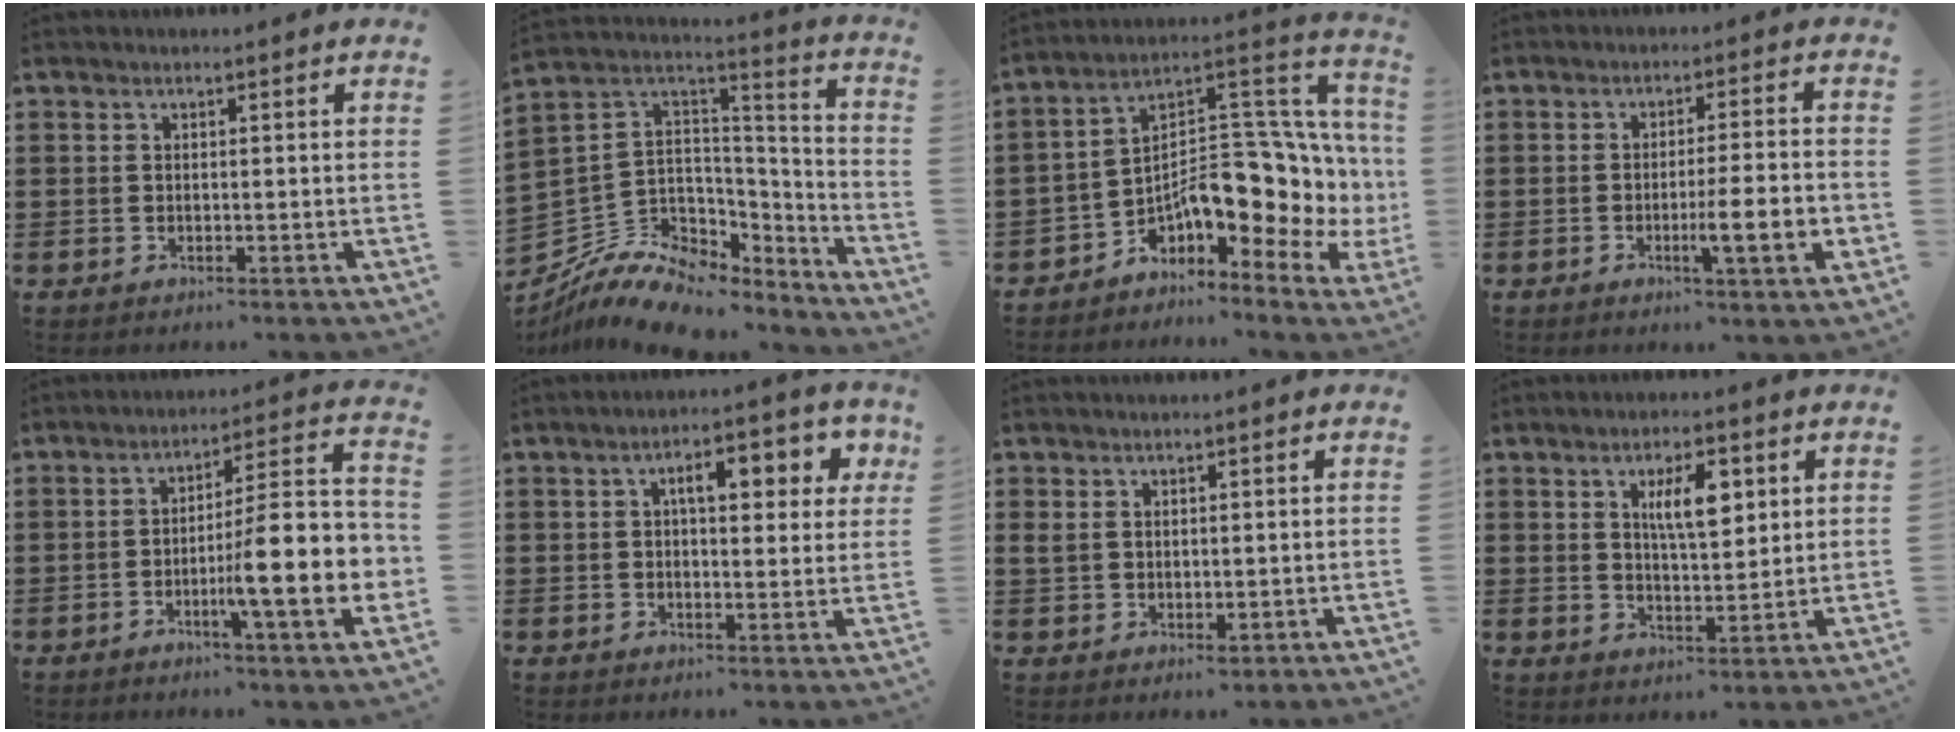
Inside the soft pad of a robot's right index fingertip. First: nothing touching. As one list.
[{"total": 9.8, "force": [-7.0, 5.7, 3.6], "torque": [-0.092, 0.005, -0.133]}, {"total": 10.1, "force": [-1.9, 5.6, 8.2], "torque": [-0.101, -0.046, -0.045]}, {"total": 7.6, "force": [-2.1, 0.6, 7.2], "torque": [-0.114, -0.007, -0.034]}, {"total": 12.9, "force": [-3.2, 2.0, 12.4], "torque": [-0.190, -0.023, -0.061]}, {"total": 6.2, "force": [2.2, 2.3, 5.3], "torque": [-0.088, 0.003, 0.028]}, {"total": 2.1, "force": [1.0, 1.3, 1.3], "torque": [-0.030, 0.003, 0.019]}, {"total": 6.2, "force": [2.3, 2.2, 5.3], "torque": [-0.094, 0.002, 0.035]}]